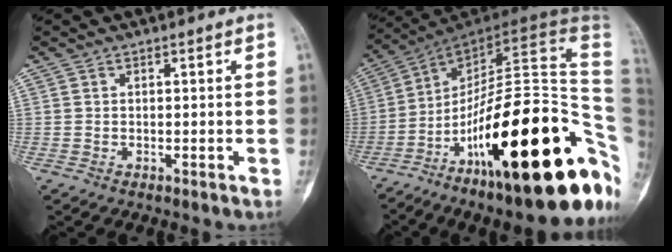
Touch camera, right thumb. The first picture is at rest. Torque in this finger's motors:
{"motor_torque": [3.84, 1.17, 2.24, -0.53, 0.85]}